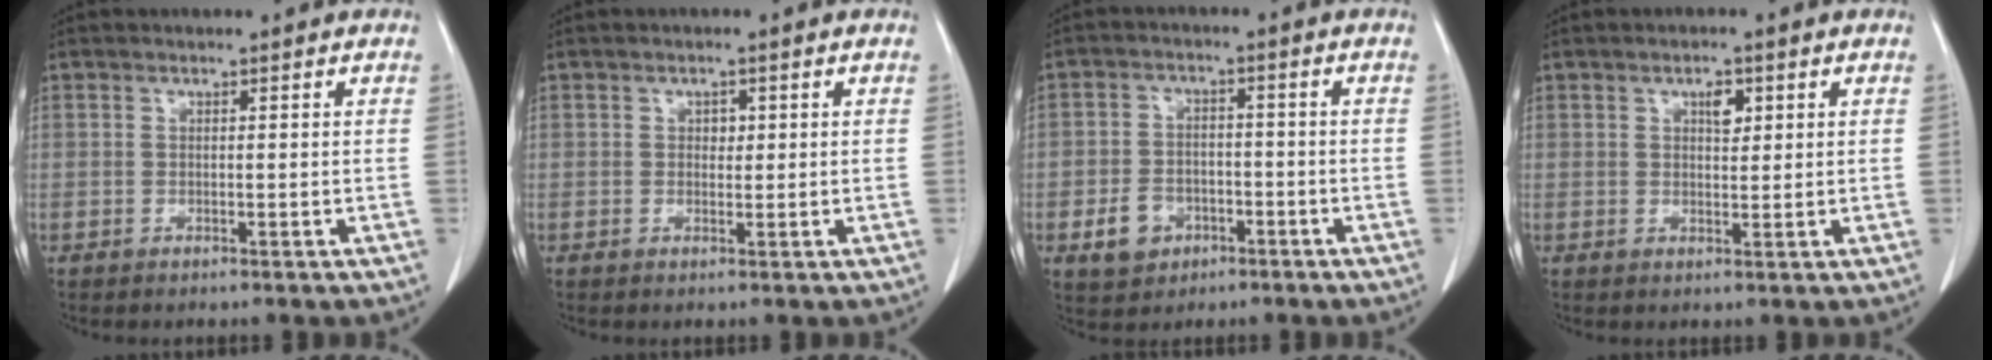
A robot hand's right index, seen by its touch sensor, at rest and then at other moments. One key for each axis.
{"total": 1.3, "fx": 0.4, "fy": 1.0, "fz": 0.8, "tx": -0.009, "ty": 0.000, "tz": 0.005}
{"total": 5.6, "fx": -2.4, "fy": 4.4, "fz": 2.6, "tx": -0.053, "ty": 0.008, "tz": -0.032}
{"total": 2.6, "fx": 1.2, "fy": 1.2, "fz": 2.0, "tx": -0.031, "ty": -0.001, "tz": 0.020}